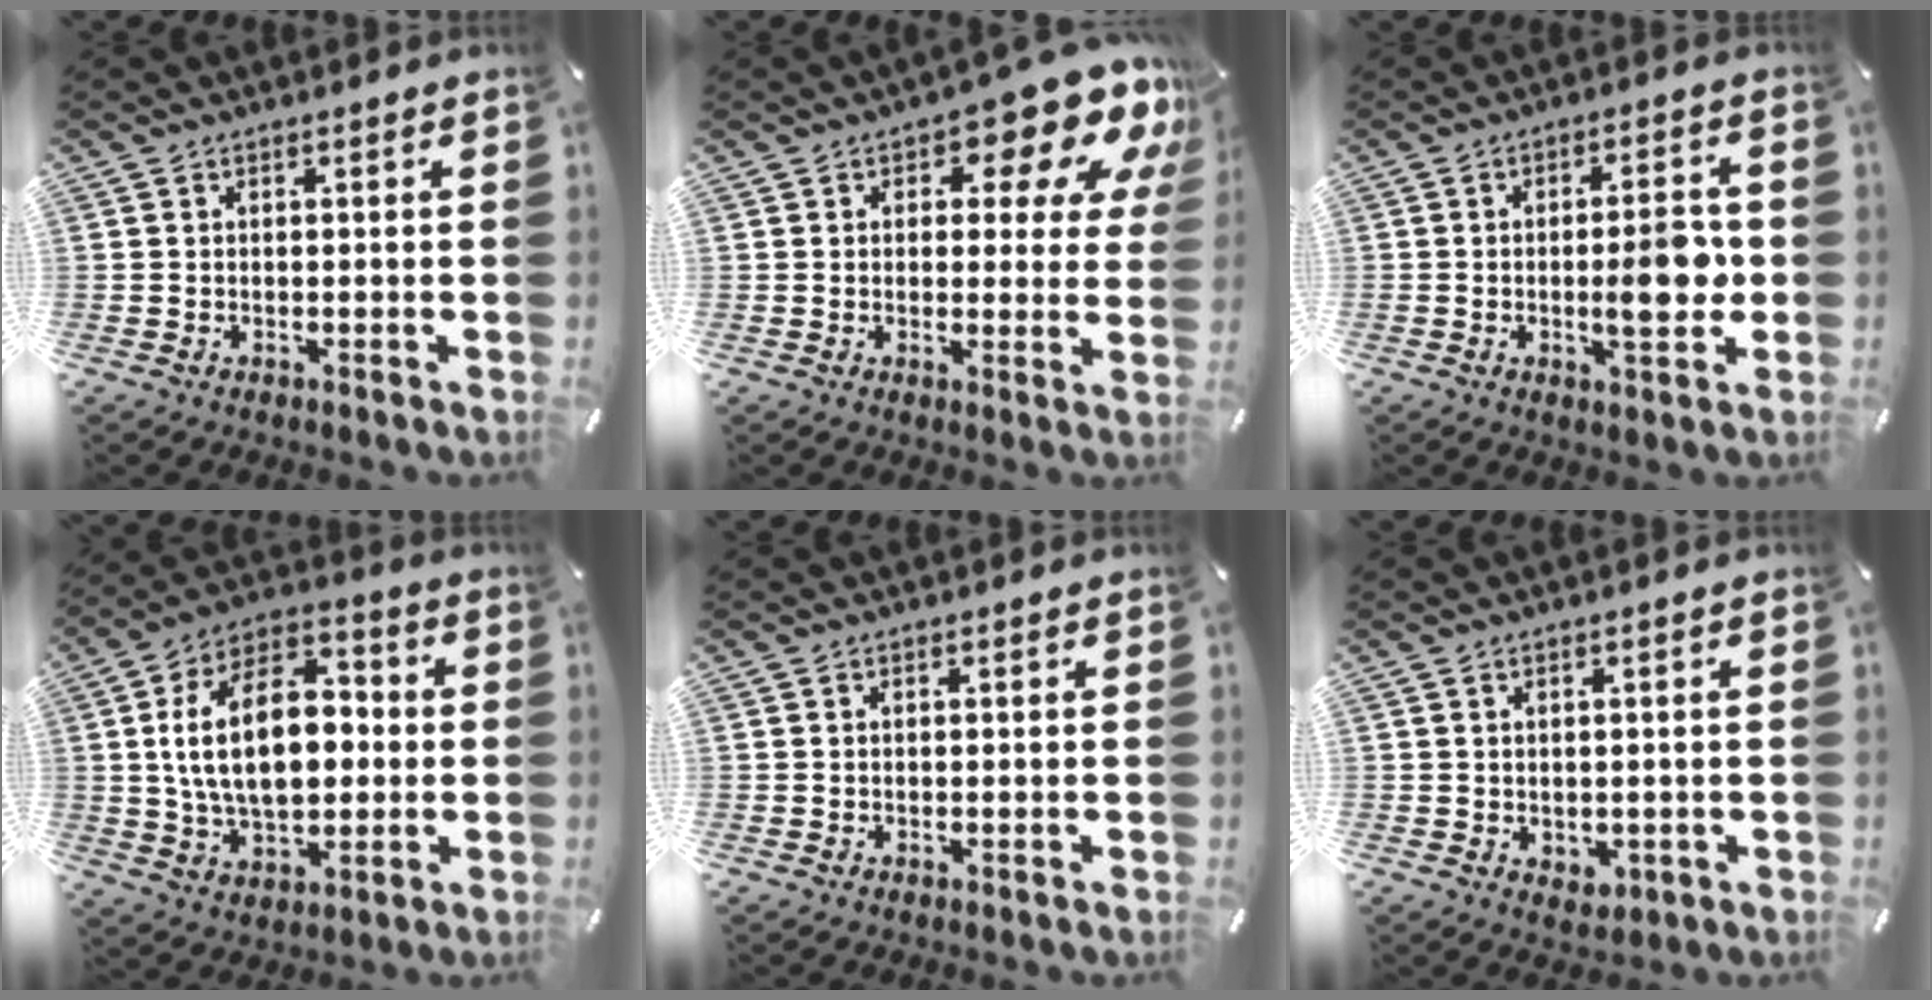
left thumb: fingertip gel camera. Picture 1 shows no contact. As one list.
[{"total": 14.0, "force": [7.8, 6.3, 9.7], "torque": [-0.122, -0.051, 0.127]}, {"total": 9.7, "force": [-1.0, 3.5, 9.0], "torque": [-0.122, -0.005, -0.020]}, {"total": 19.3, "force": [0.6, 12.2, 14.9], "torque": [-0.277, 0.006, 0.005]}, {"total": 0.0}, {"total": 1.9, "force": [0.2, 1.8, 0.6], "torque": [-0.004, 0.000, 0.003]}]